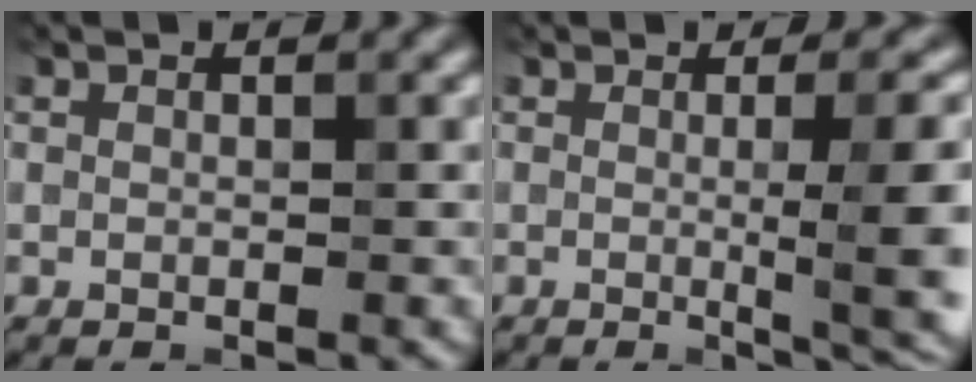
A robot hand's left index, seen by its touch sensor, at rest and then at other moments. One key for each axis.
{"total": 7.9, "fx": -0.4, "fy": 2.1, "fz": 7.6, "tx": -0.079, "ty": -0.006, "tz": -0.004}